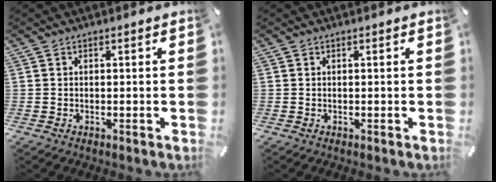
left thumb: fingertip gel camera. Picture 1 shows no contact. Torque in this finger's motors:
{"motor_torque": [0.00, 0.00, 0.00, 0.00, 0.00]}